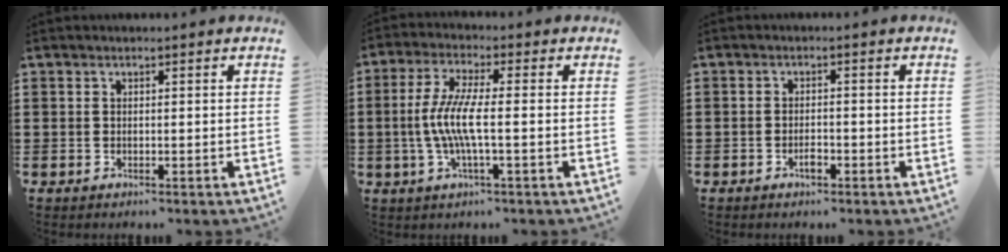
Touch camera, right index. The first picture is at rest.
{"total": 6.6, "force": [-1.1, 0.9, 6.5], "torque": [-0.144, -0.012, -0.030]}
{"total": 1.9, "force": [-1.1, 0.7, 1.4], "torque": [-0.027, 0.001, -0.019]}